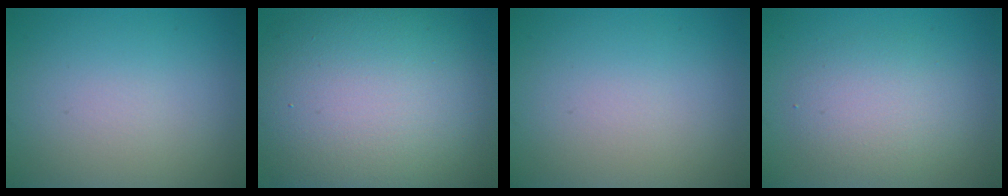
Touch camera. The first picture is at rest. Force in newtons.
{"total": 16.0, "press": 15.9, "slide": 0.8}
{"total": 0.0}
{"total": 3.5, "press": 3.5, "slide": 0.1}